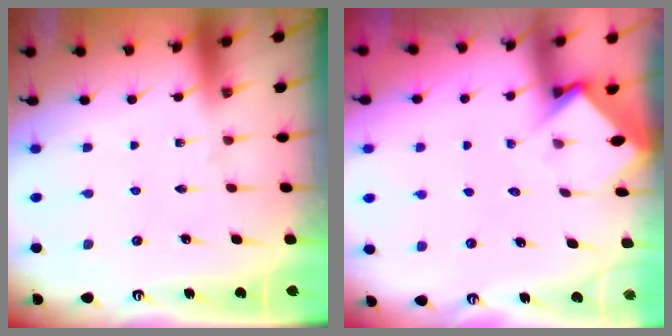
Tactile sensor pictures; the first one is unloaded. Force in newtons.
{"total": 3.6, "press": 3.6, "slide": 0.2}